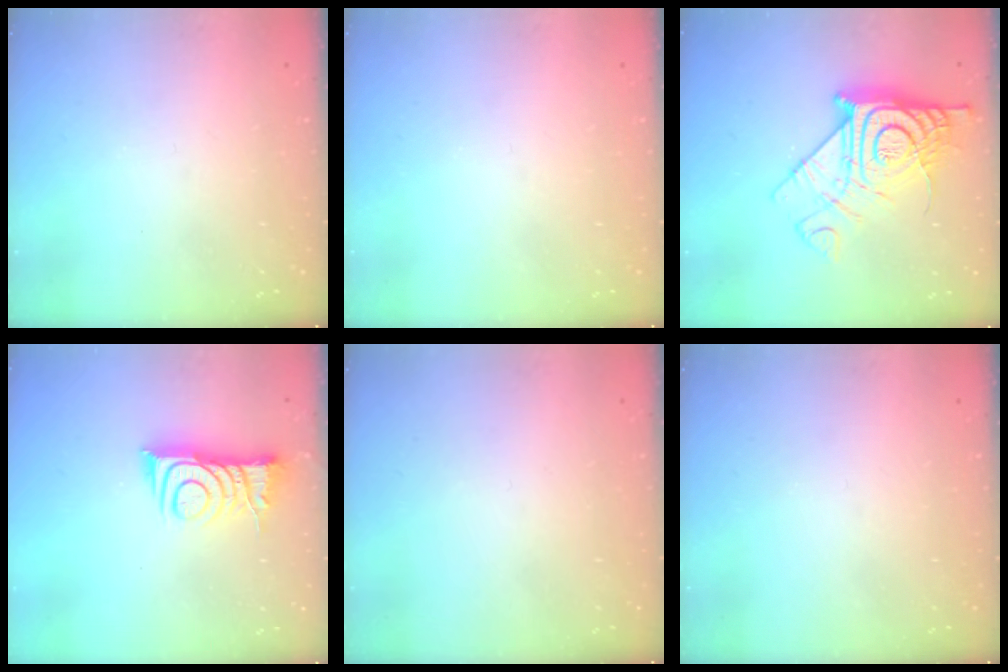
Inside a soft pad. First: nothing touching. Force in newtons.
{"total": 0.0}
{"total": 17.9, "press": 17.8, "slide": 1.7}
{"total": 9.8, "press": 9.8, "slide": 0.2}
{"total": 1.5, "press": 1.5, "slide": 0.1}
{"total": 0.0}